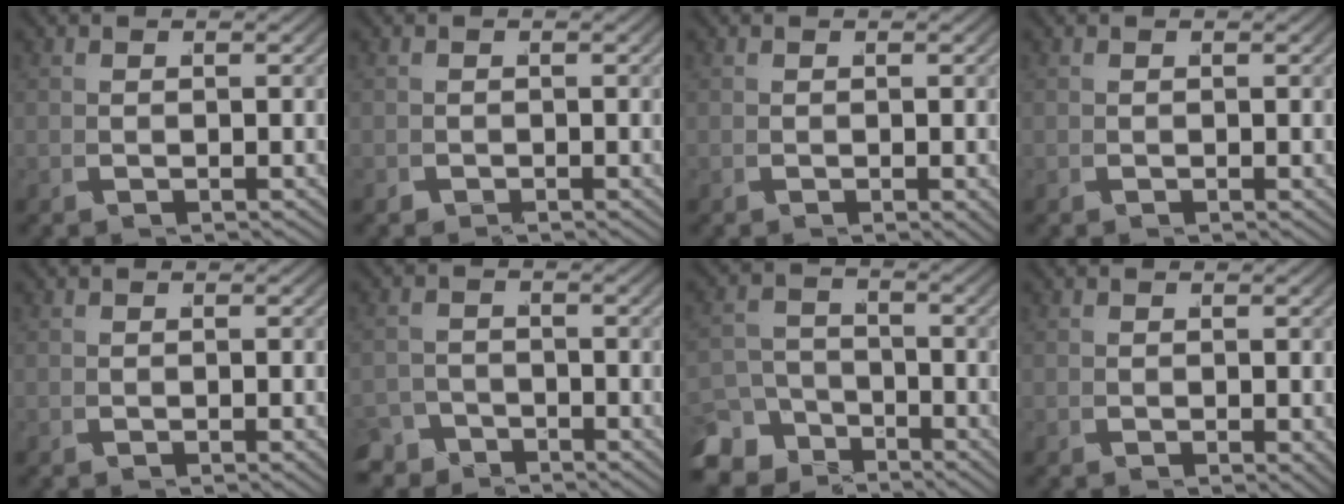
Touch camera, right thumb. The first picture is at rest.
{"total": 0.6, "force": [-0.6, 0.3, 0.0], "torque": [0.004, -0.004, -0.010]}
{"total": 0.9, "force": [-0.3, 0.3, 0.8], "torque": [-0.011, -0.004, -0.002]}
{"total": 0.0}
{"total": 0.6, "force": [-0.4, 0.1, 0.5], "torque": [-0.006, -0.001, -0.004]}
{"total": 3.4, "force": [-3.0, 1.6, 0.0], "torque": [0.016, -0.012, -0.054]}
{"total": 6.7, "force": [-4.0, 4.6, 2.6], "torque": [-0.022, -0.027, -0.066]}
{"total": 0.9, "force": [-0.1, 0.4, 0.8], "torque": [-0.010, -0.006, 0.001]}